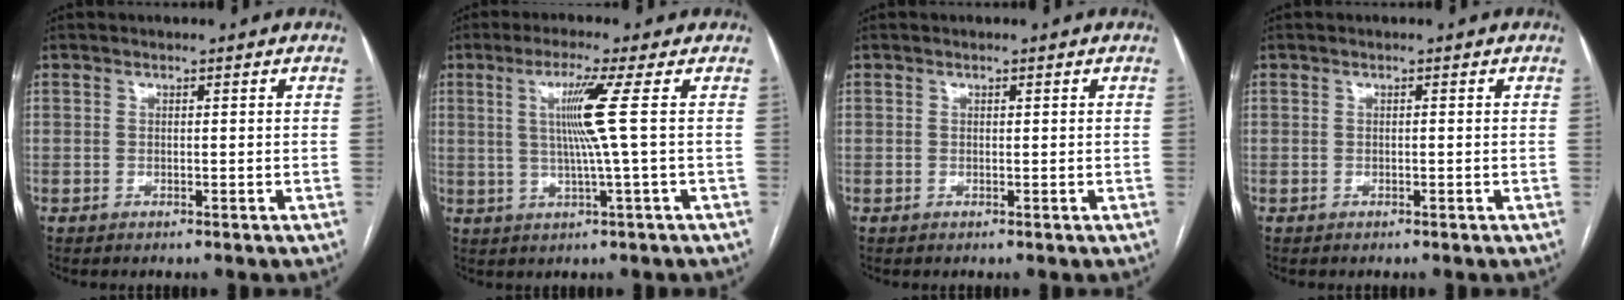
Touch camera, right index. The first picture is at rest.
{"total": 6.6, "force": [1.1, -2.2, 6.1], "torque": [-0.120, -0.004, 0.027]}
{"total": 0.0}
{"total": 0.0}